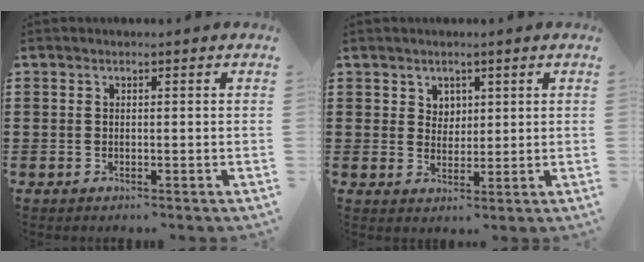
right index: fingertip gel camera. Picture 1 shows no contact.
{"total": 2.8, "force": [1.6, 2.2, 0.4], "torque": [-0.018, 0.009, 0.031]}